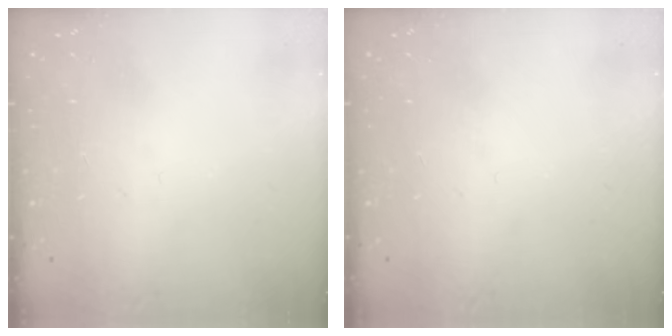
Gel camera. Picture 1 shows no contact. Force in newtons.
{"total": 0.0}